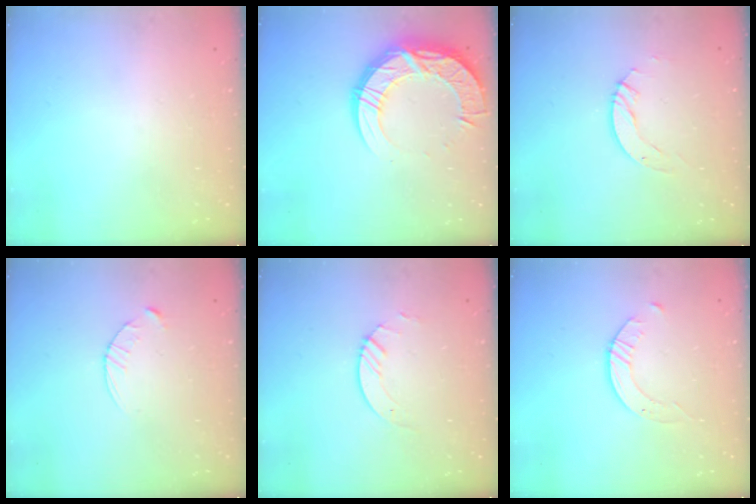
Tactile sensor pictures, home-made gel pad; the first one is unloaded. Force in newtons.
{"total": 17.4, "press": 17.4, "slide": 1.3}
{"total": 4.1, "press": 4.1, "slide": 0.4}
{"total": 4.0, "press": 4.0, "slide": 0.5}
{"total": 3.5, "press": 3.5, "slide": 0.3}
{"total": 2.7, "press": 2.7, "slide": 0.3}